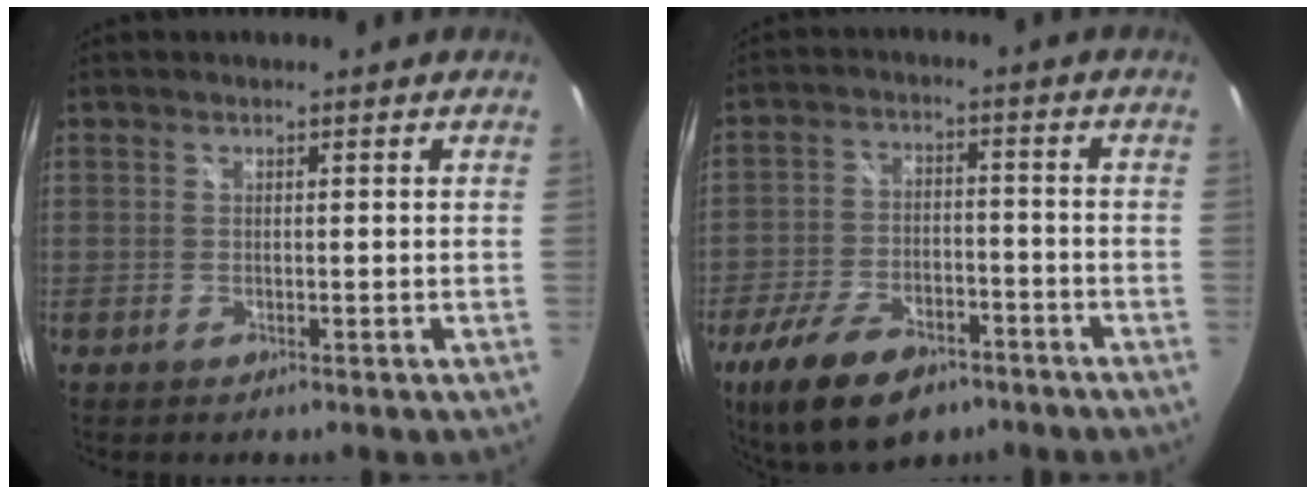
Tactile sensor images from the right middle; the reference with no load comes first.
{"total": 14.9, "force": [-9.7, 7.1, 8.8], "torque": [-0.191, -0.021, -0.165]}